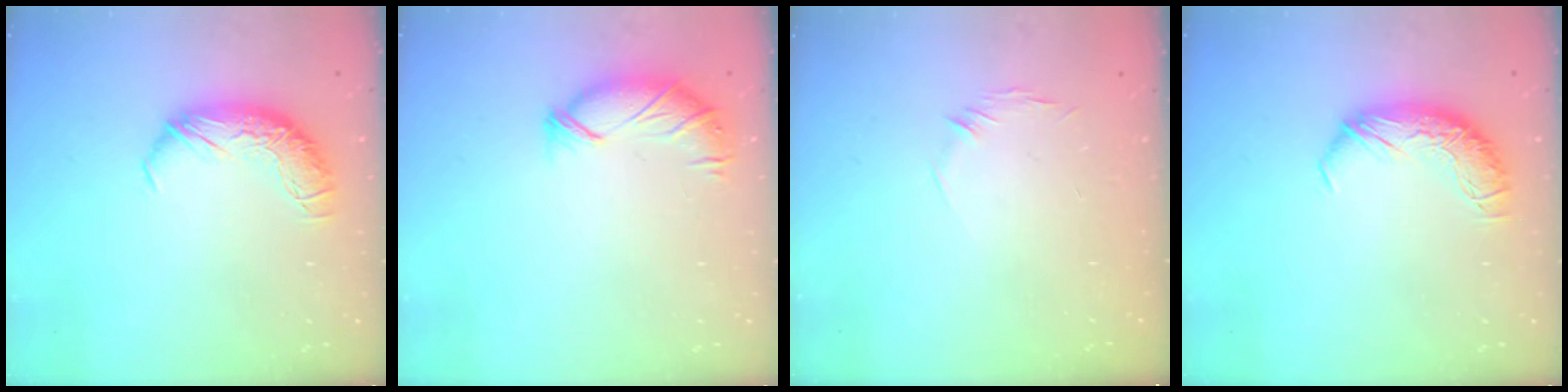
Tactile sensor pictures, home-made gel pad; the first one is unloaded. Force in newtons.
{"total": 5.0, "press": 4.9, "slide": 1.0}
{"total": 7.6, "press": 7.6, "slide": 0.7}
{"total": 0.0}